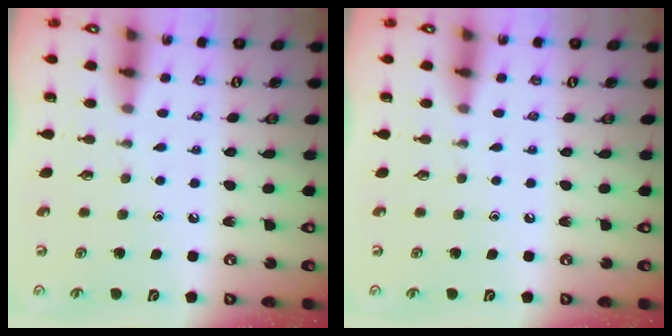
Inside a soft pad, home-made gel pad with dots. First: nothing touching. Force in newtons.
{"total": 0.0}